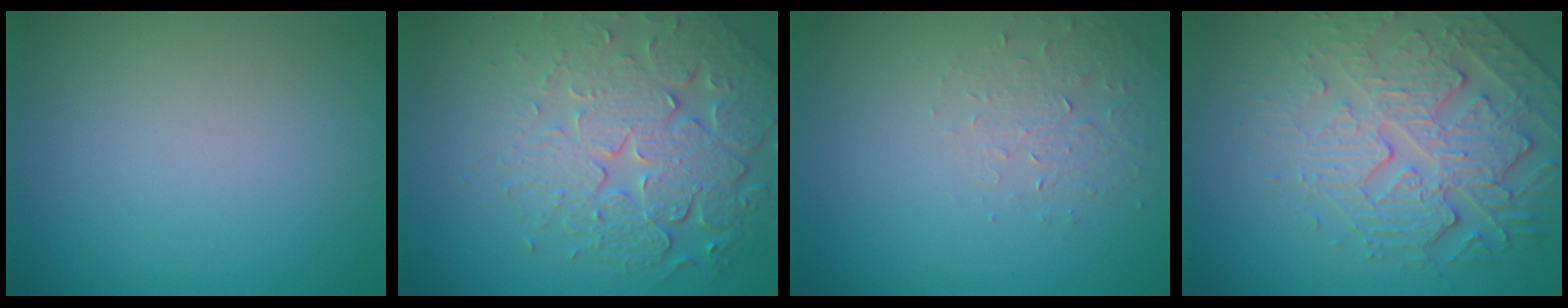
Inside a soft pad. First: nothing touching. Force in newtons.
{"total": 7.6, "press": 5.5, "slide": 5.2}
{"total": 1.4, "press": 0.7, "slide": 1.2}
{"total": 4.8, "press": 4.4, "slide": 1.9}